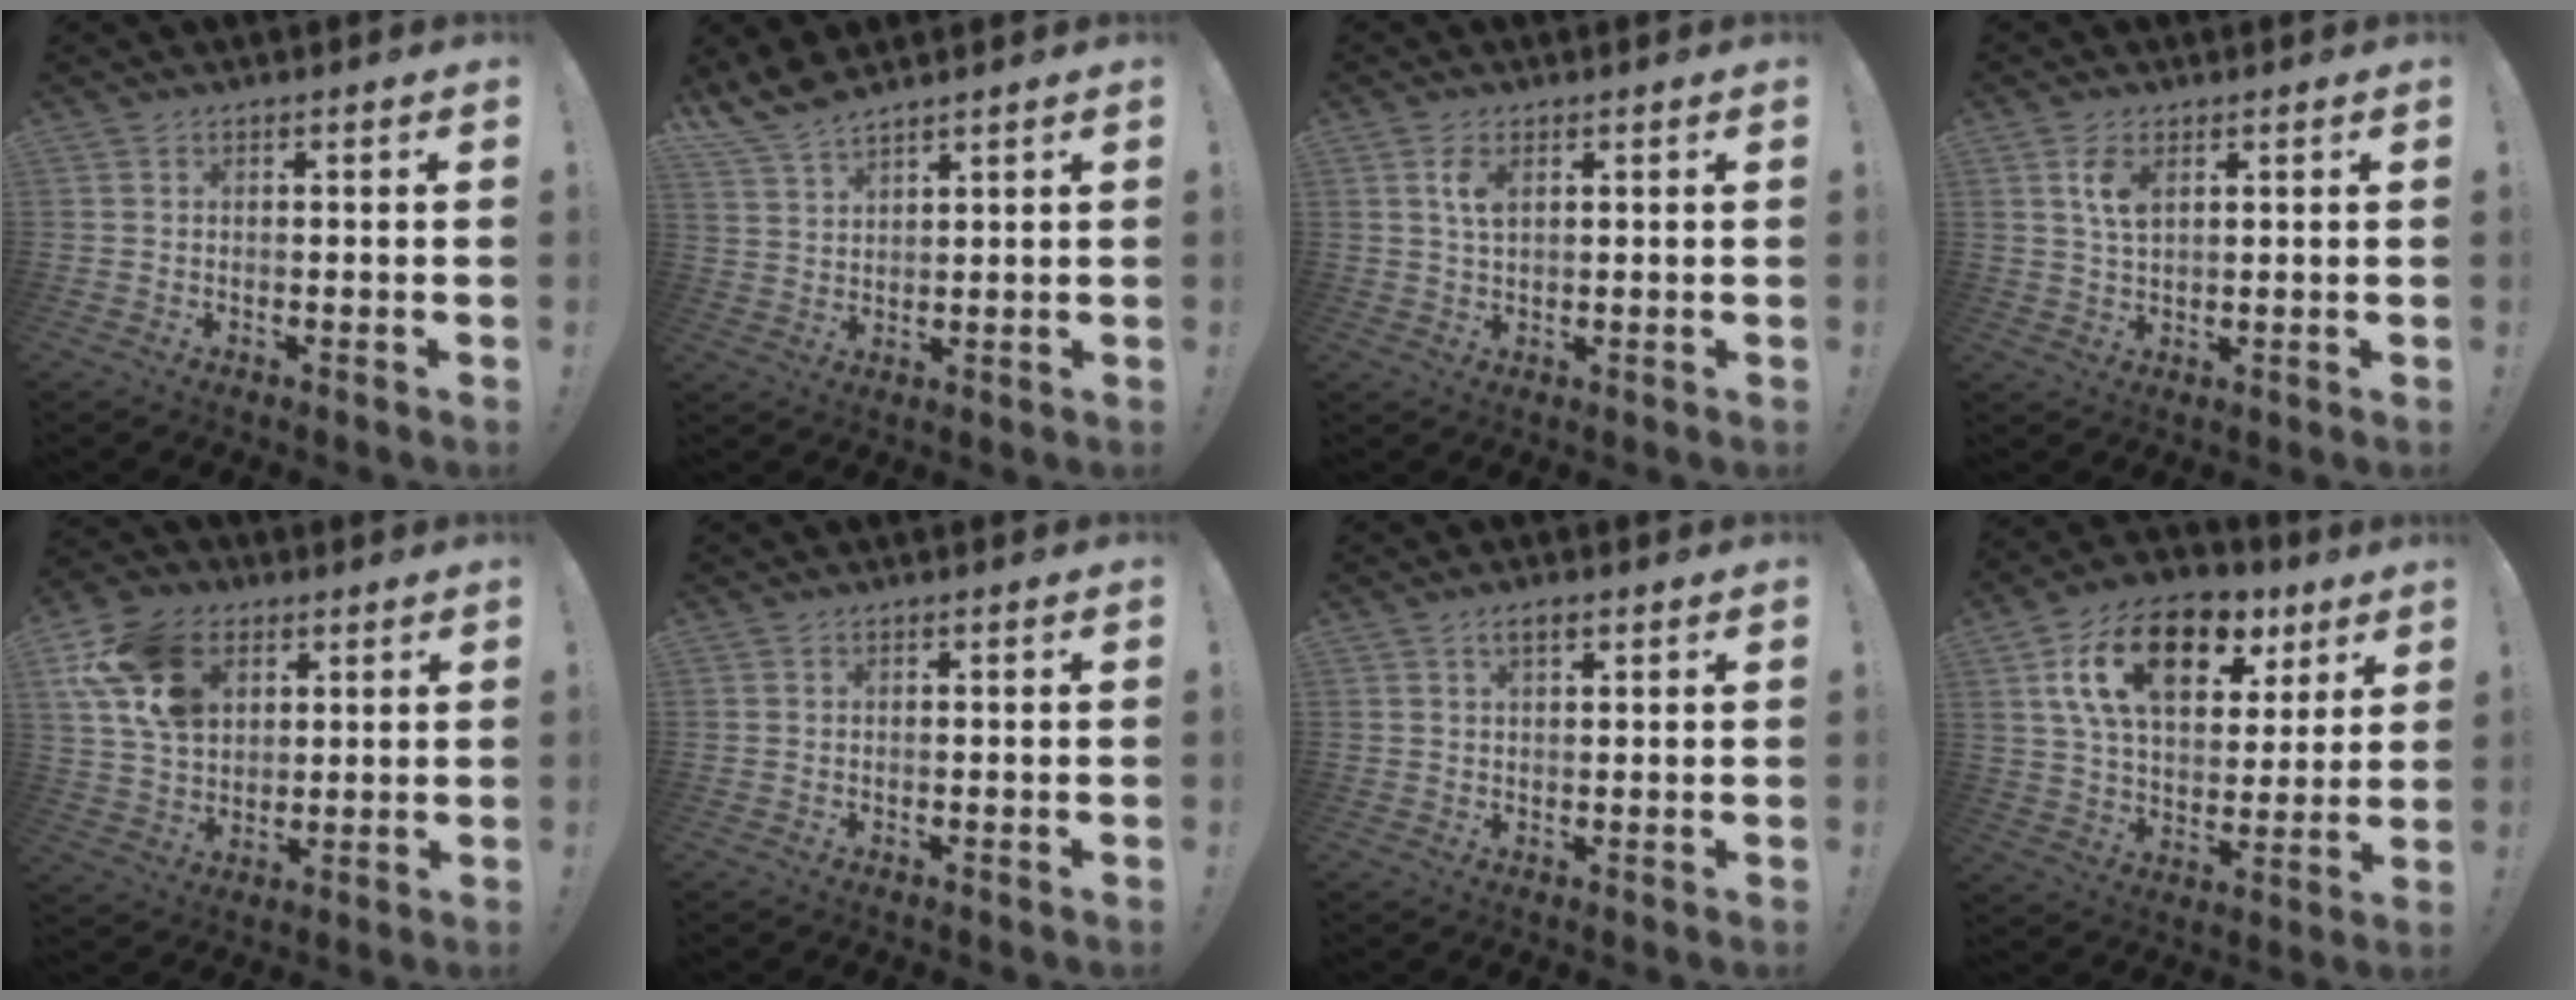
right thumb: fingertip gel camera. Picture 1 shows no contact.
{"total": 7.0, "force": [6.3, 1.6, 2.4], "torque": [-0.057, -0.036, 0.123]}
{"total": 4.4, "force": [1.8, 2.1, 3.4], "torque": [-0.064, -0.002, 0.030]}
{"total": 5.8, "force": [2.6, 2.9, 4.3], "torque": [-0.073, -0.009, 0.046]}
{"total": 18.1, "force": [7.4, 12.9, 10.4], "torque": [-0.187, -0.021, 0.144]}
{"total": 0.0}
{"total": 3.1, "force": [1.6, 1.2, 2.3], "torque": [-0.039, 0.000, 0.025]}
{"total": 20.2, "force": [9.3, 11.9, 13.4], "torque": [-0.222, -0.032, 0.166]}